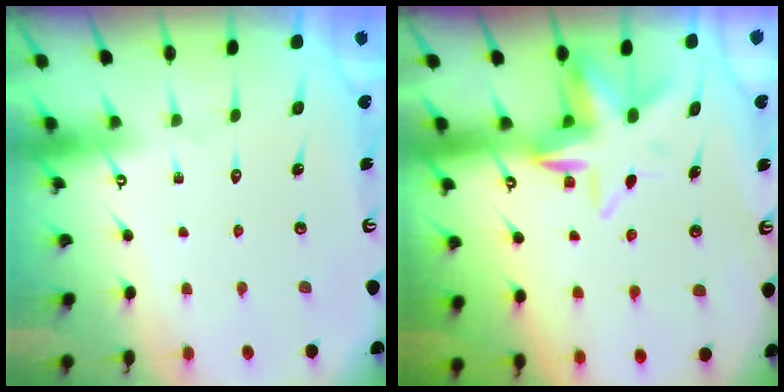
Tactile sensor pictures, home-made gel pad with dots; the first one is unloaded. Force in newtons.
{"total": 7.4, "press": 7.1, "slide": 2.0}